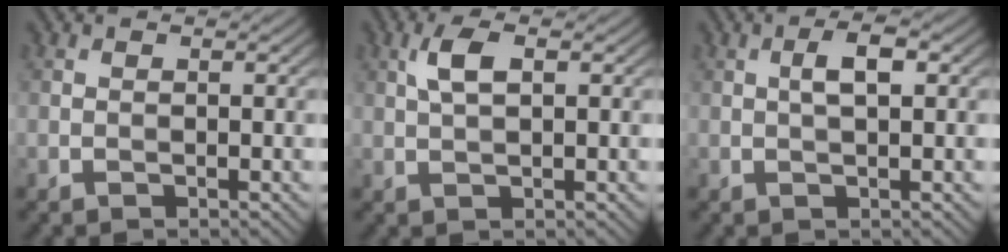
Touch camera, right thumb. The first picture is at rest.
{"total": 3.2, "force": [0.9, 1.2, 2.8], "torque": [-0.065, 0.008, 0.019]}
{"total": 2.8, "force": [0.6, 0.8, 2.7], "torque": [-0.049, 0.008, 0.009]}